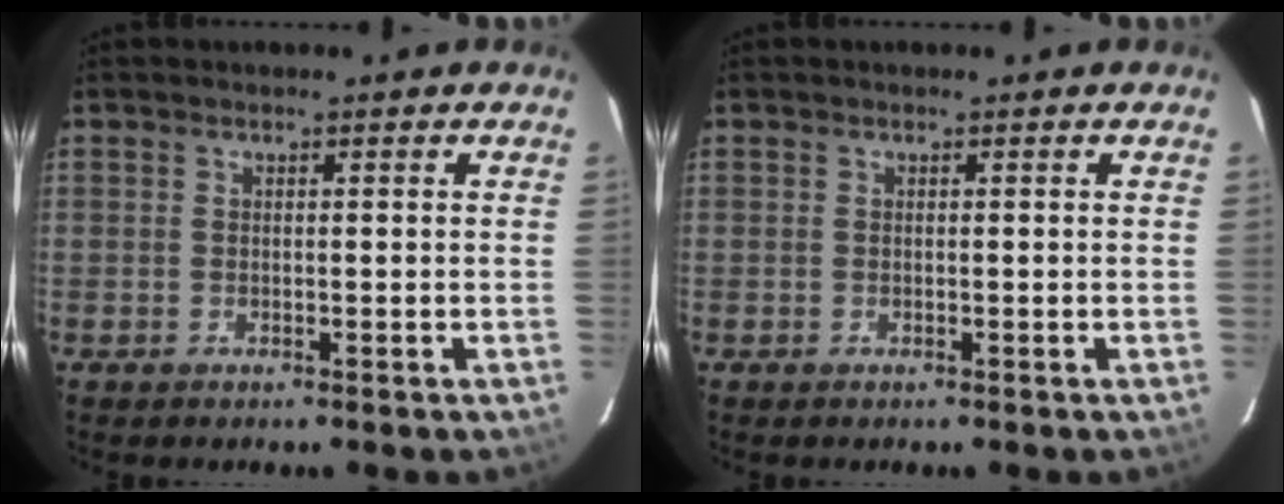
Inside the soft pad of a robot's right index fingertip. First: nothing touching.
{"total": 0.0}